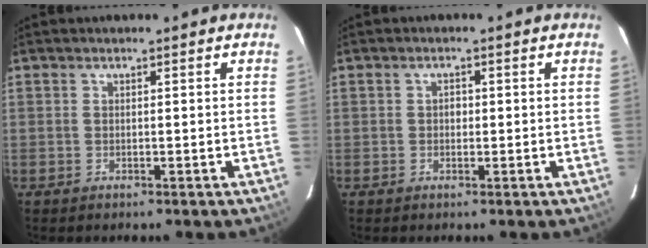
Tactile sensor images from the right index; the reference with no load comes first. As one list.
[{"total": 1.2, "force": [-0.1, 1.0, 0.6], "torque": [-0.009, 0.005, -0.002]}]